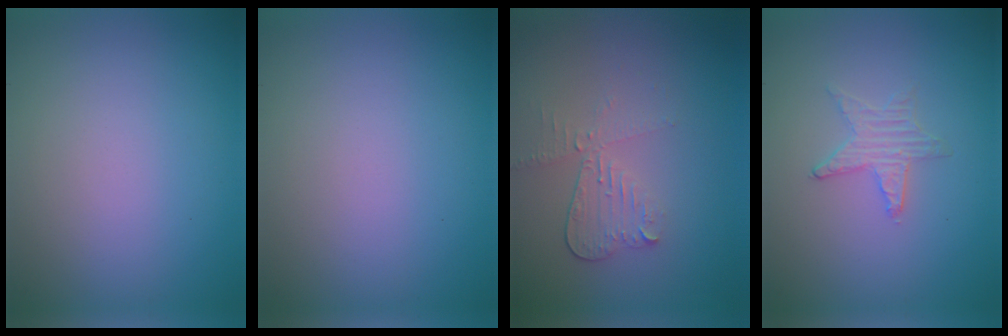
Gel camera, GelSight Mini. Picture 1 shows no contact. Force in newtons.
{"total": 0.0}
{"total": 2.5, "press": 2.3, "slide": 0.9}
{"total": 0.9, "press": 0.9, "slide": 0.2}